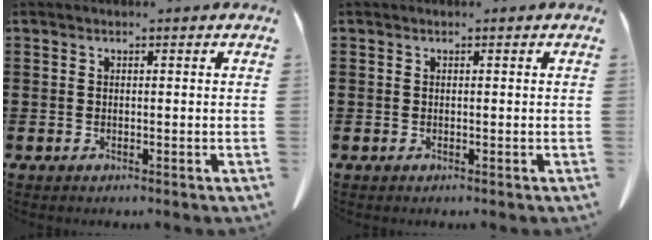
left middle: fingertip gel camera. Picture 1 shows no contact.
{"total": 0.0}